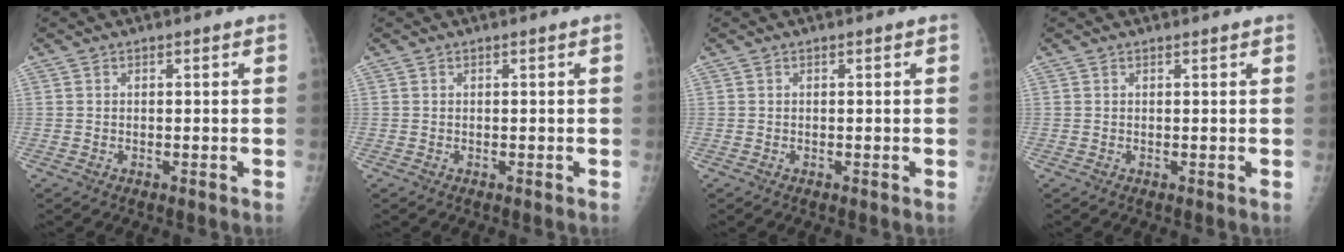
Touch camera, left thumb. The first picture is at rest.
{"total": 0.0}
{"total": 0.0}
{"total": 0.5, "force": [0.5, 0.1, 0.1], "torque": [-0.006, -0.002, 0.007]}